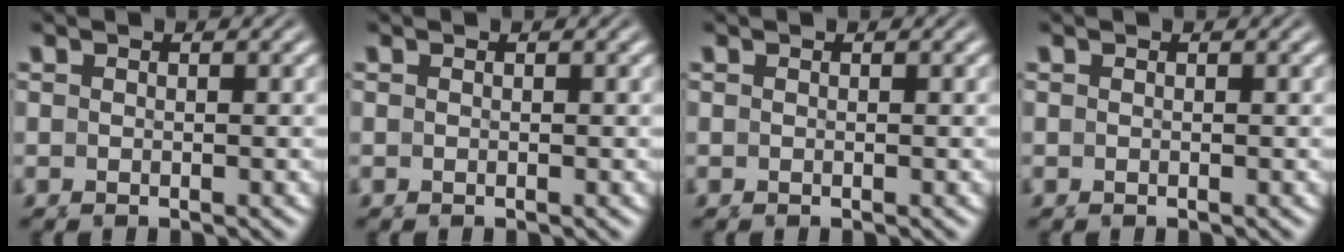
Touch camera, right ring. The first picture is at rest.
{"total": 0.0}
{"total": 0.0}
{"total": 0.0}